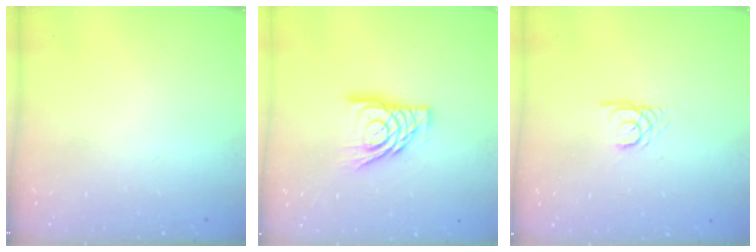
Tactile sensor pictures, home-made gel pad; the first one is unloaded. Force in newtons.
{"total": 12.2, "press": 12.2, "slide": 1.1}
{"total": 2.7, "press": 2.7, "slide": 0.1}